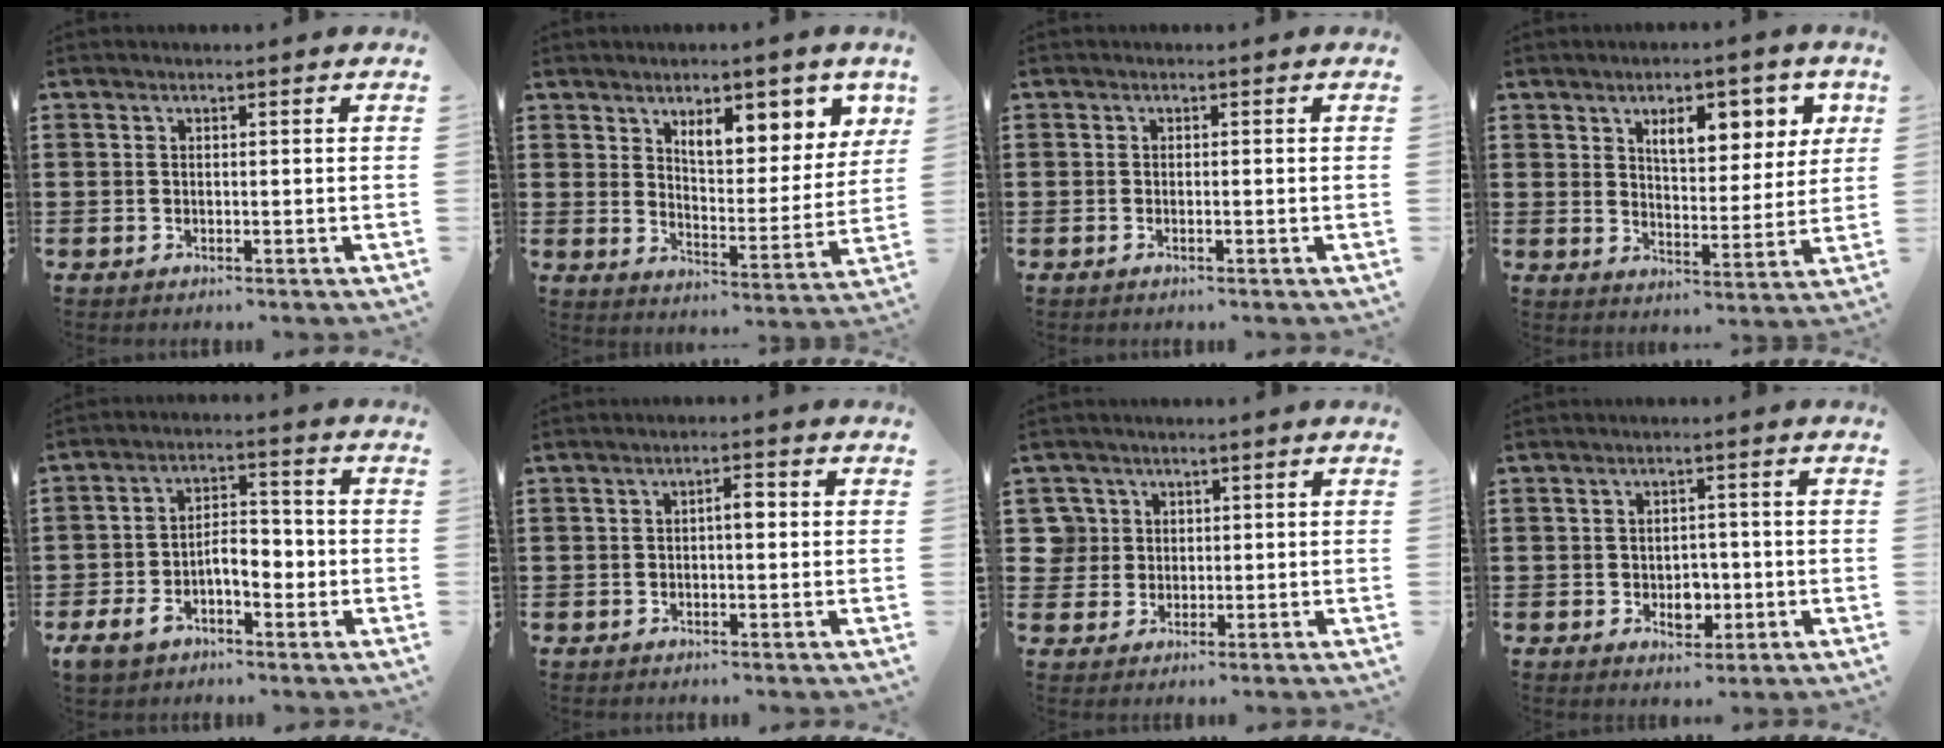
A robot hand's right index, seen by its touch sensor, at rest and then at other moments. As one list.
[{"total": 8.4, "force": [5.6, 3.3, 5.2], "torque": [-0.090, -0.018, 0.094]}, {"total": 0.5, "force": [-0.3, 0.0, 0.4], "torque": [-0.008, -0.002, -0.005]}, {"total": 7.7, "force": [4.1, 3.6, 5.5], "torque": [-0.083, -0.004, 0.063]}, {"total": 6.7, "force": [-2.4, 3.9, 4.9], "torque": [-0.085, 0.008, -0.048]}, {"total": 2.2, "force": [0.0, 0.7, 2.1], "torque": [-0.040, 0.004, -0.003]}, {"total": 3.6, "force": [0.7, 3.5, 0.1], "torque": [-0.022, 0.014, 0.012]}, {"total": 3.5, "force": [-0.8, 2.5, 2.3], "torque": [-0.037, -0.001, -0.018]}]